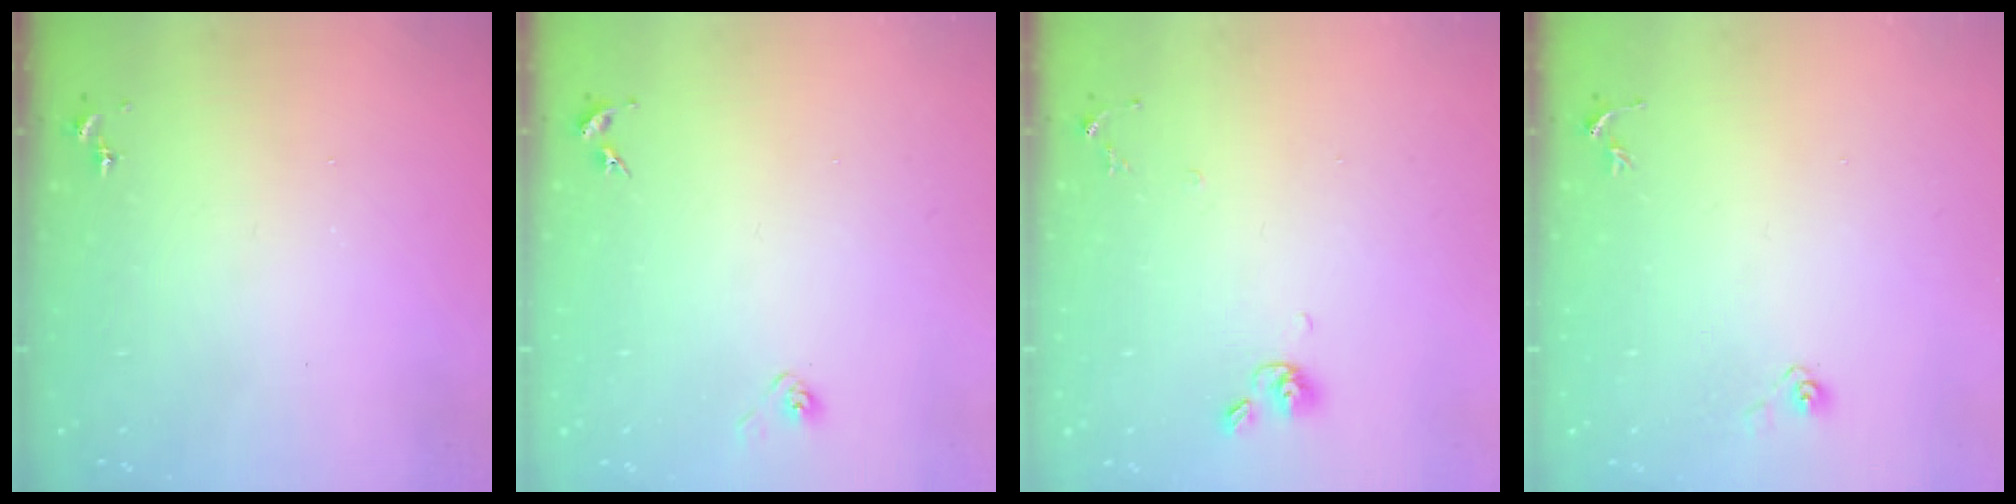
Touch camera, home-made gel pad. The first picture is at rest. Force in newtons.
{"total": 2.8, "press": 2.6, "slide": 1.1}
{"total": 7.1, "press": 6.8, "slide": 2.1}
{"total": 3.6, "press": 2.9, "slide": 2.1}